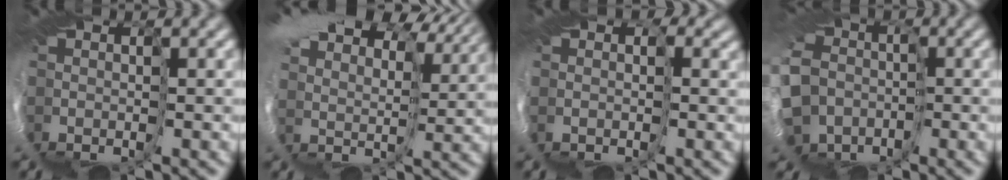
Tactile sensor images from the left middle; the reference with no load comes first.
{"total": 12.0, "force": [11.0, 3.0, 3.6], "torque": [-0.100, 0.027, 0.218]}
{"total": 1.7, "force": [1.5, 0.5, 0.7], "torque": [-0.013, 0.008, 0.022]}
{"total": 7.7, "force": [-4.8, 5.9, 1.7], "torque": [-0.074, -0.034, -0.065]}